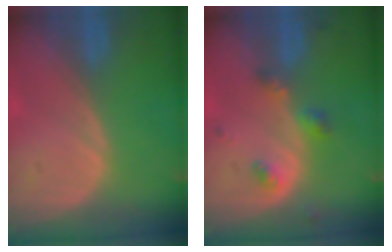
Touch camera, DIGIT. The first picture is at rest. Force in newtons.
{"total": 3.8, "press": 3.7, "slide": 0.5}